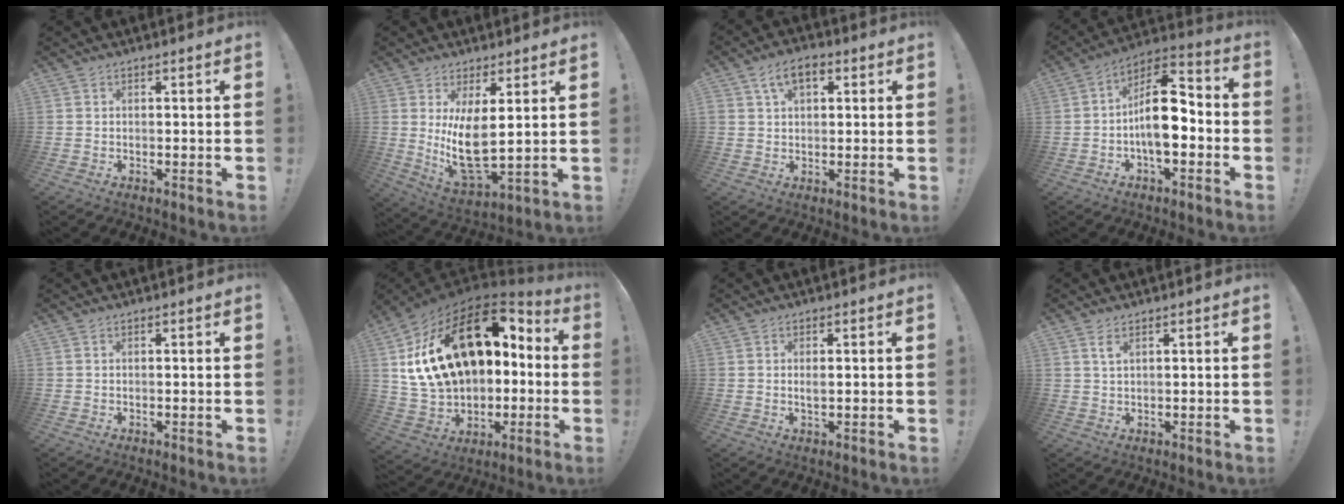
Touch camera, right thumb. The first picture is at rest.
{"total": 11.9, "force": [3.2, 4.2, 10.7], "torque": [-0.207, -0.042, 0.056]}
{"total": 7.0, "force": [2.9, 4.2, 4.7], "torque": [-0.081, 0.007, 0.054]}
{"total": 14.5, "force": [-1.9, 7.6, 12.2], "torque": [-0.197, 0.020, -0.030]}
{"total": 0.0}
{"total": 26.7, "force": [7.1, 16.5, 19.7], "torque": [-0.347, -0.032, 0.156]}
{"total": 1.5, "force": [0.2, 0.6, 1.4], "torque": [-0.022, -0.001, 0.001]}
{"total": 2.5, "force": [1.4, 0.9, 1.9], "torque": [-0.030, -0.004, 0.022]}